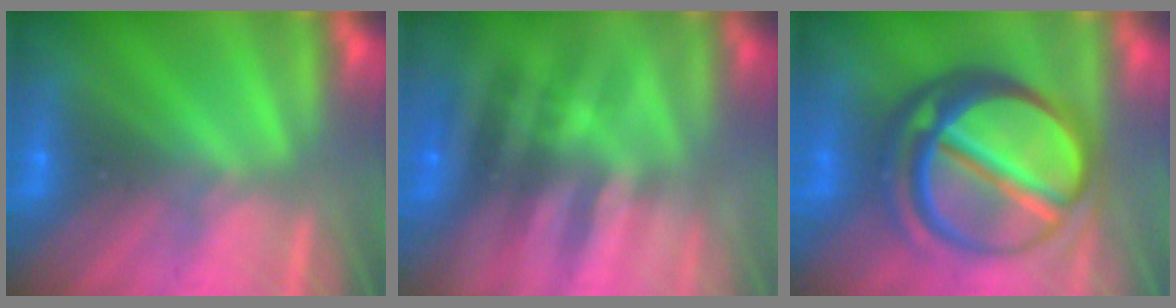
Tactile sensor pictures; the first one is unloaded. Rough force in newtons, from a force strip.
{"total": 2.4}
{"total": 7.1}